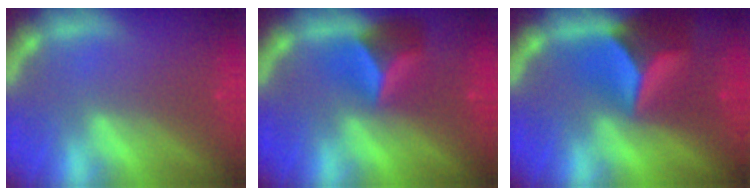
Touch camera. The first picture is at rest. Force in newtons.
{"total": 4.9}
{"total": 8.4}